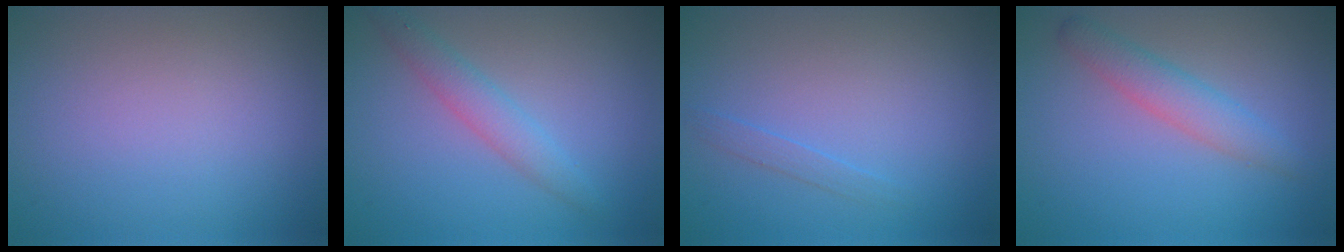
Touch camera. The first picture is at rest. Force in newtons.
{"total": 2.5, "press": 2.5, "slide": 0.1}
{"total": 0.9, "press": 0.9, "slide": 0.0}
{"total": 2.7, "press": 2.7, "slide": 0.0}